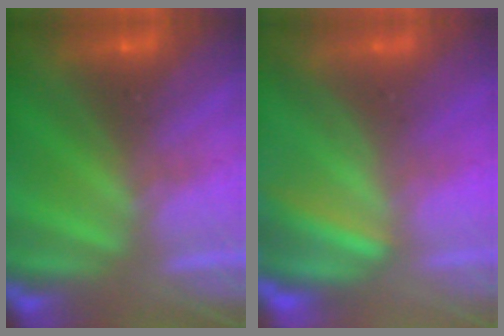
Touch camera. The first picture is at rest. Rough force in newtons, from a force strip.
{"total": 7.3}